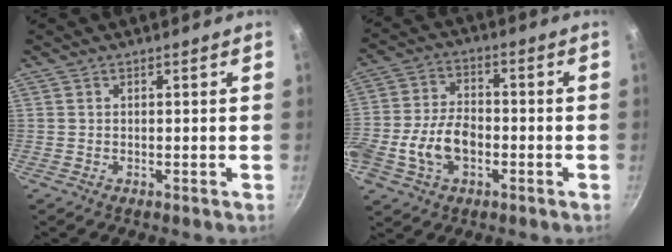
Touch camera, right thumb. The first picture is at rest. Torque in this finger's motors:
{"motor_torque": [2.42, 2.58, 1.37, -1.40, 0.43]}